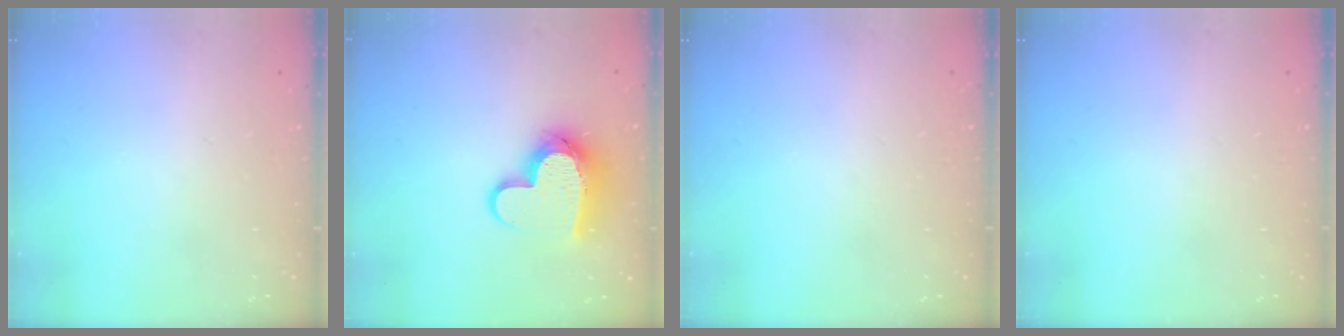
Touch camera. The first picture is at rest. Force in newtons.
{"total": 13.2, "press": 13.2, "slide": 0.9}
{"total": 0.0}
{"total": 0.0}